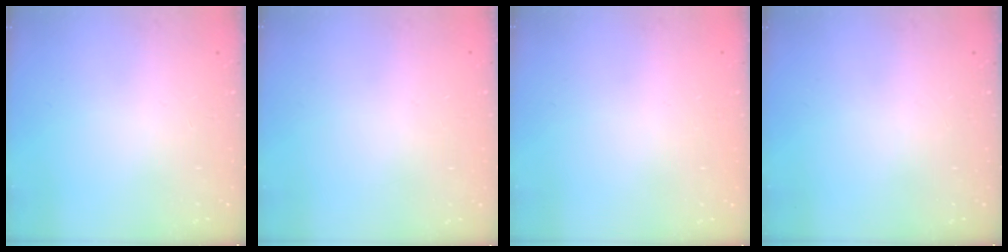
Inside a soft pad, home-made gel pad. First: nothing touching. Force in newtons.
{"total": 0.0}
{"total": 0.0}
{"total": 0.0}